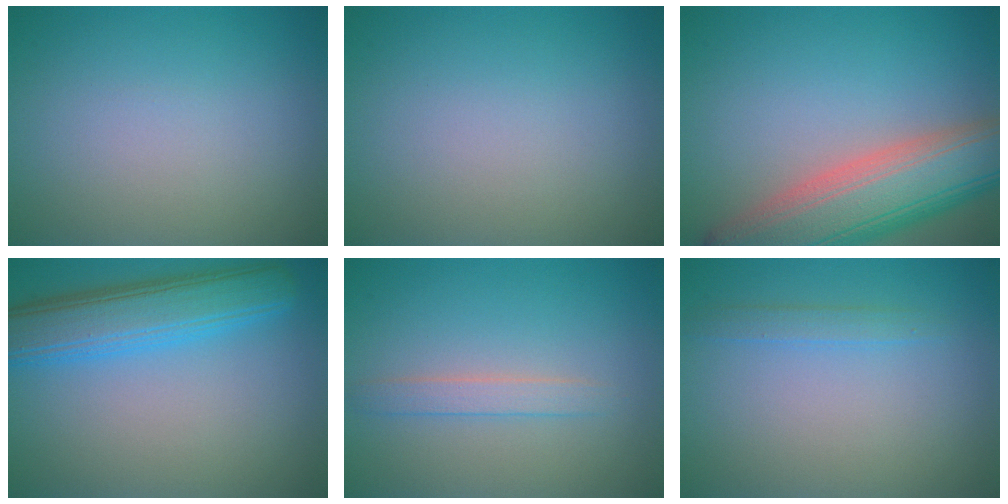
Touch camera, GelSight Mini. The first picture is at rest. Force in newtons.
{"total": 0.0}
{"total": 10.3, "press": 10.3, "slide": 0.5}
{"total": 6.3, "press": 6.3, "slide": 0.1}
{"total": 1.6, "press": 1.6, "slide": 0.0}
{"total": 1.3, "press": 1.3, "slide": 0.2}